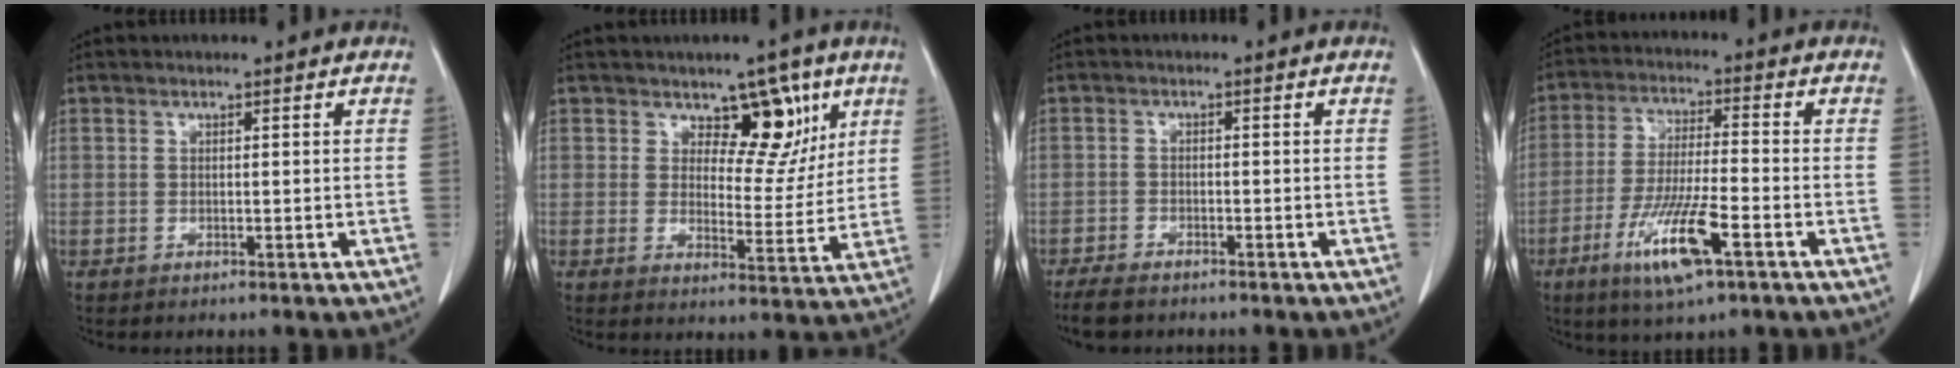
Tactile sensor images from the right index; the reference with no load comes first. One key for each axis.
{"total": 7.8, "fx": 4.2, "fy": 4.4, "fz": 4.9, "tx": -0.048, "ty": -0.002, "tz": 0.062}
{"total": 4.1, "fx": -3.4, "fy": 1.1, "fz": 1.9, "tx": -0.035, "ty": -0.008, "tz": -0.062}
{"total": 11.2, "fx": -5.4, "fy": 1.3, "fz": 9.7, "tx": -0.190, "ty": -0.021, "tz": -0.099}